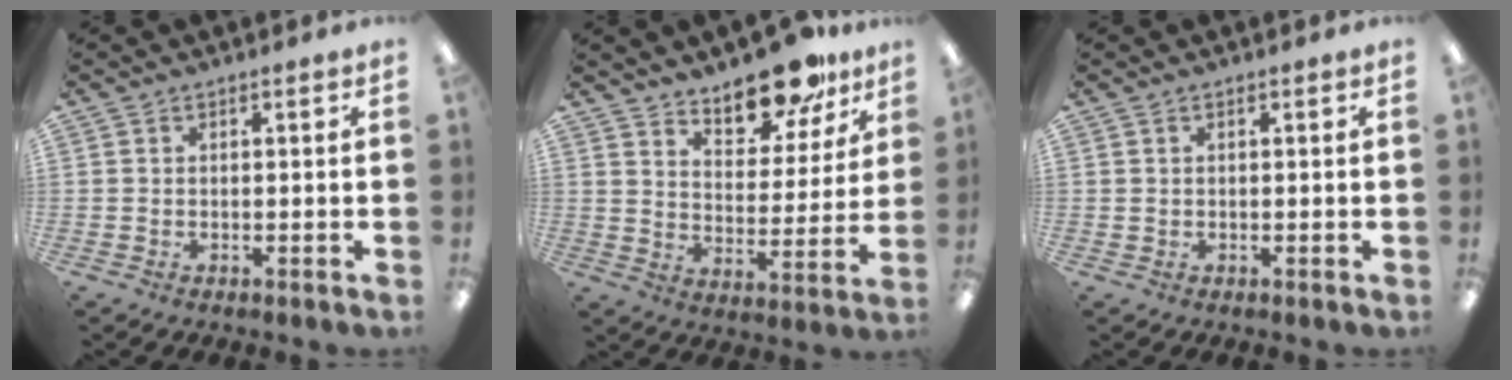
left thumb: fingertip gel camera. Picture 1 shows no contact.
{"total": 14.3, "force": [12.0, 5.7, 5.2], "torque": [-0.058, -0.093, 0.214]}
{"total": 0.5, "force": [0.3, 0.3, 0.2], "torque": [-0.005, 0.004, 0.005]}